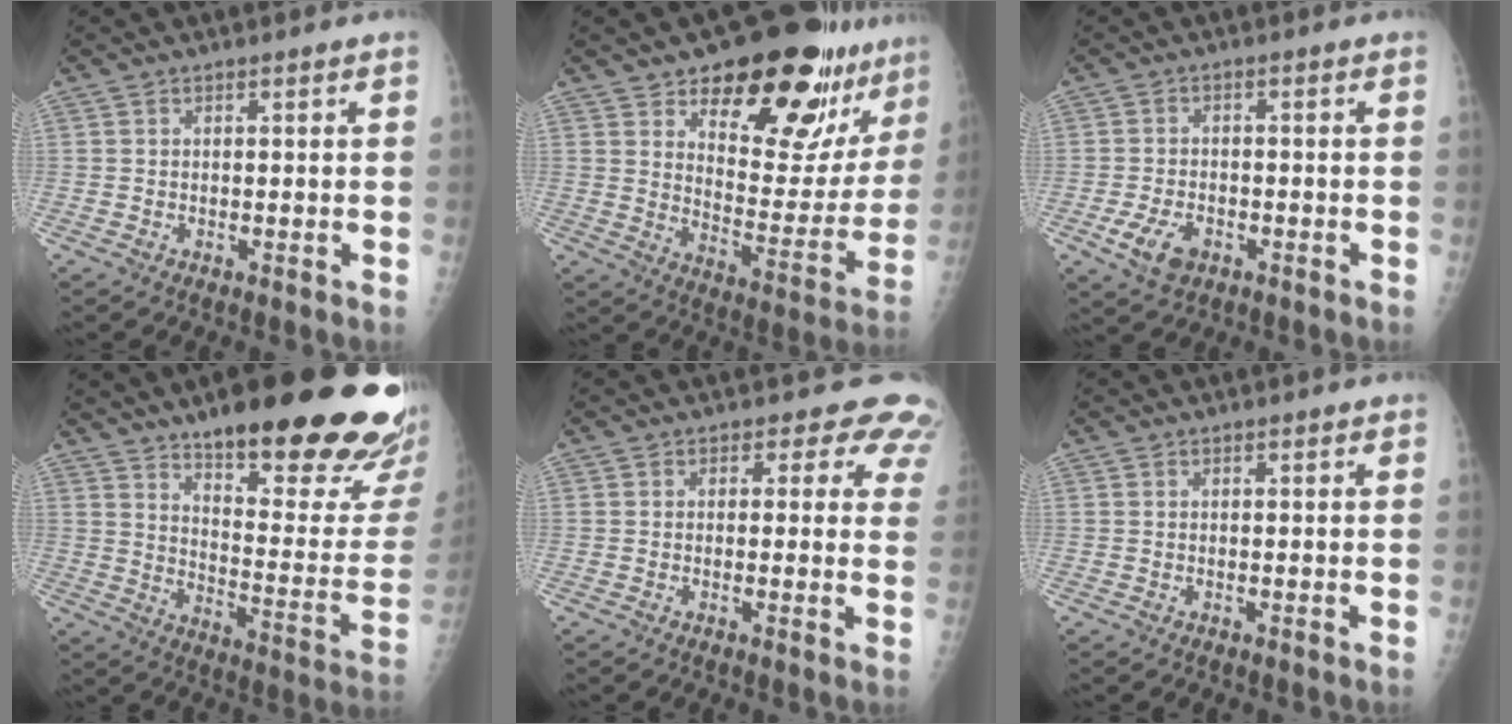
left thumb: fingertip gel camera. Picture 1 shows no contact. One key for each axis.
{"total": 24.3, "fx": 16.0, "fy": 10.3, "fz": 15.0, "tx": -0.149, "ty": -0.087, "tz": 0.228}
{"total": 6.0, "fx": -2.8, "fy": 3.8, "fz": 3.7, "tx": -0.067, "ty": 0.005, "tz": -0.047}
{"total": 30.3, "fx": 20.6, "fy": 7.7, "fz": 20.9, "tx": -0.223, "ty": -0.093, "tz": 0.285}
{"total": 6.8, "fx": 5.1, "fy": 4.0, "fz": 2.2, "tx": 0.019, "ty": -0.017, "tz": 0.031}
{"total": 0.5, "fx": 0.3, "fy": 0.3, "fz": 0.3, "tx": -0.002, "ty": -0.001, "tz": 0.001}